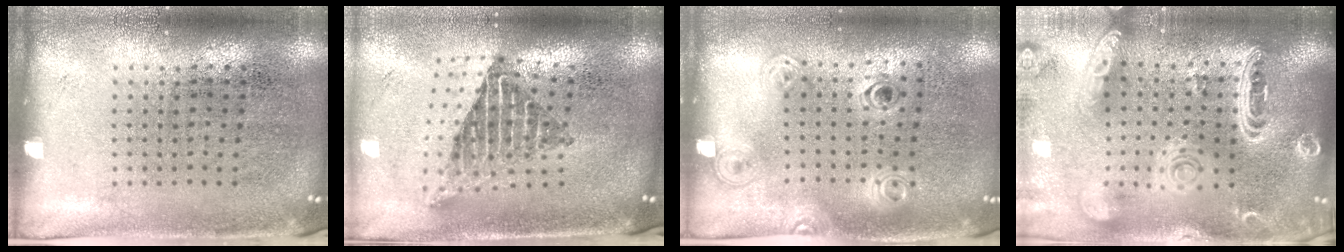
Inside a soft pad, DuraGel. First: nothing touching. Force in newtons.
{"total": 2.3, "press": 1.6, "slide": 1.7}
{"total": 1.2, "press": 1.1, "slide": 0.5}
{"total": 3.7, "press": 2.9, "slide": 2.2}